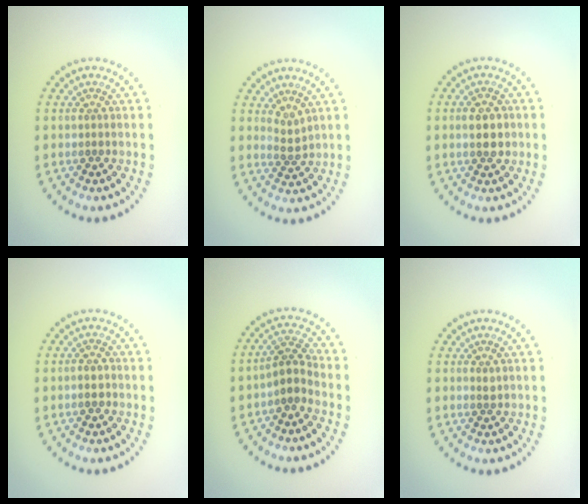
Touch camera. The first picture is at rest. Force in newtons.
{"total": 1.3, "press": 1.0, "slide": 0.9}
{"total": 2.8, "press": 2.8, "slide": 0.0}
{"total": 1.2, "press": 1.1, "slide": 0.5}
{"total": 2.4, "press": 1.9, "slide": 1.4}
{"total": 0.5, "press": 0.4, "slide": 0.3}